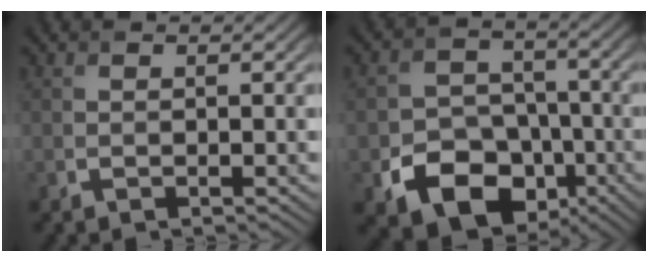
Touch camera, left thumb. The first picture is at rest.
{"total": 11.6, "force": [-5.5, 8.7, 5.4], "torque": [-0.091, -0.036, -0.109]}